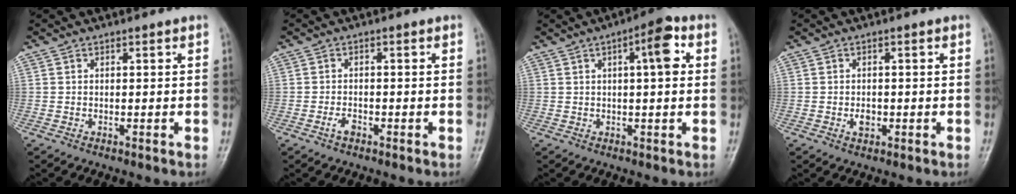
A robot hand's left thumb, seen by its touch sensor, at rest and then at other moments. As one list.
[{"total": 1.8, "force": [-1.0, 1.0, 1.1], "torque": [-0.022, 0.007, -0.021]}, {"total": 6.9, "force": [1.8, 2.1, 6.3], "torque": [-0.083, 0.011, 0.019]}, {"total": 2.0, "force": [-0.5, 1.4, 1.3], "torque": [-0.016, 0.002, -0.007]}]